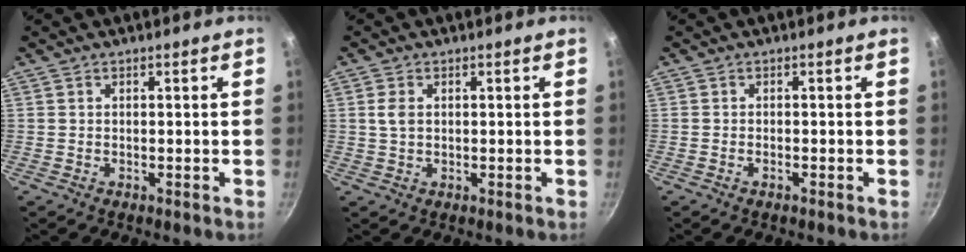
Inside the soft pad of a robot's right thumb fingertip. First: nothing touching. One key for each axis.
{"total": 2.8, "fx": 0.6, "fy": 1.8, "fz": 2.0, "tx": -0.039, "ty": 0.001, "tz": 0.010}
{"total": 0.7, "fx": -0.5, "fy": 0.2, "fz": 0.4, "tx": -0.015, "ty": 0.005, "tz": -0.012}